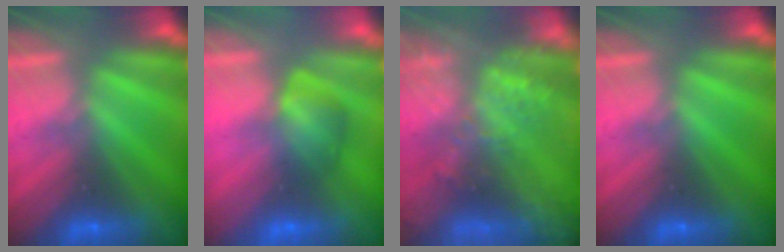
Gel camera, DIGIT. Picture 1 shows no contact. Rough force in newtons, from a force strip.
{"total": 3.0}
{"total": 7.5}
{"total": 0.0}